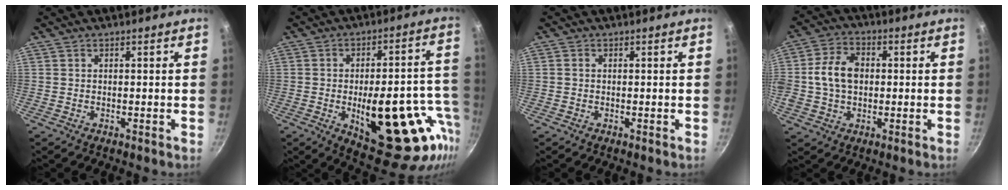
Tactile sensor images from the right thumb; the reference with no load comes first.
{"total": 24.3, "force": [-6.8, 10.4, 20.8], "torque": [-0.228, 0.016, -0.078]}
{"total": 0.7, "force": [0.0, 0.6, 0.3], "torque": [-0.006, 0.004, -0.001]}
{"total": 9.8, "force": [0.4, 7.1, 6.8], "torque": [-0.112, 0.017, -0.004]}